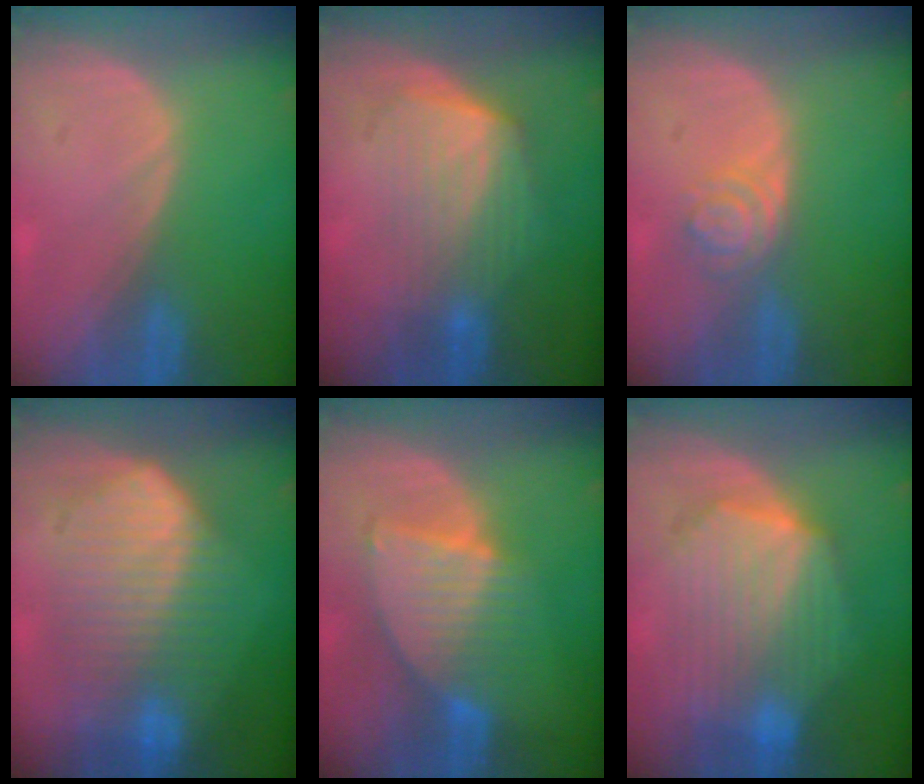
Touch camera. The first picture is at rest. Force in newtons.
{"total": 6.9, "press": 6.3, "slide": 2.8}
{"total": 4.3, "press": 3.7, "slide": 2.2}
{"total": 10.4, "press": 10.4, "slide": 0.5}
{"total": 7.2, "press": 6.8, "slide": 2.3}
{"total": 10.4, "press": 10.4, "slide": 0.8}